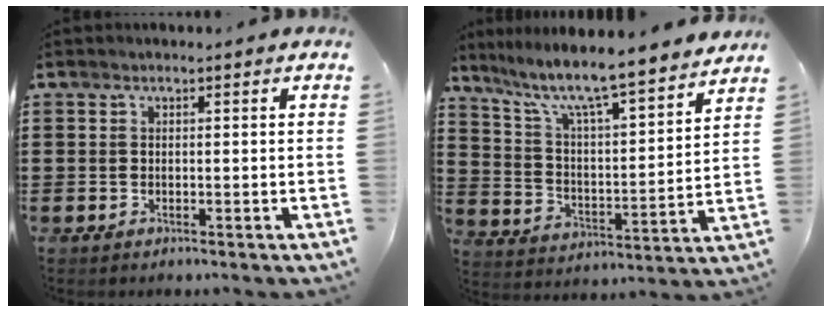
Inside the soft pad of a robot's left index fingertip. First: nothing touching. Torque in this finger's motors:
{"motor_torque": [1.07, -1.07, 1.00, 0.21]}